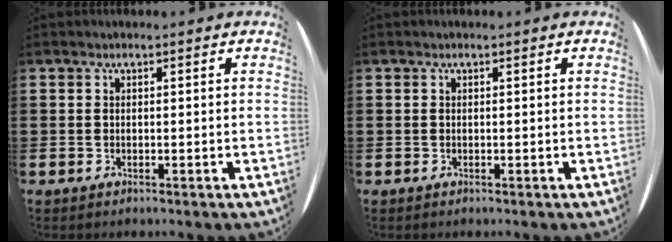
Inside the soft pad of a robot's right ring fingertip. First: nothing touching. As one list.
[{"total": 0.0}]